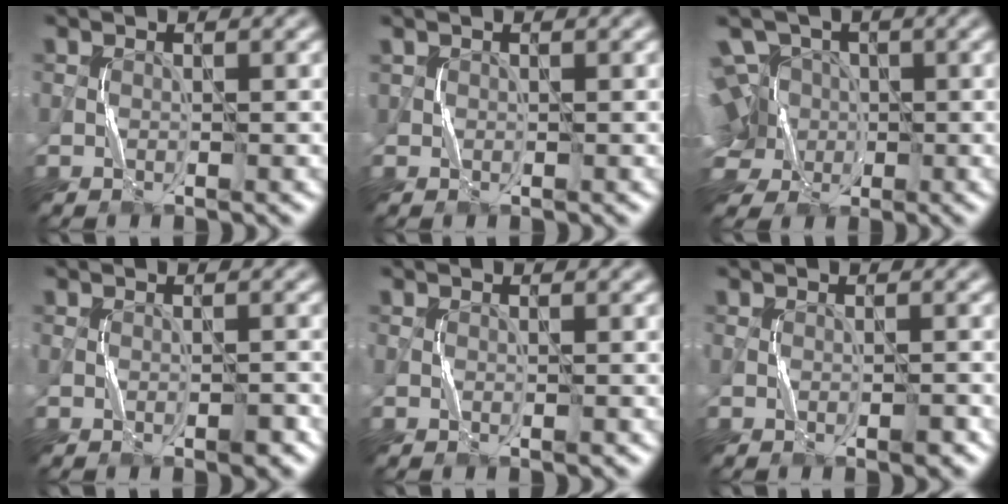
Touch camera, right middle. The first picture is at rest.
{"total": 0.5, "force": [0.3, 0.4, 0.0], "torque": [0.002, 0.002, 0.007]}
{"total": 10.2, "force": [0.1, 8.4, 5.7], "torque": [-0.100, 0.031, -0.048]}
{"total": 1.6, "force": [-0.9, 0.6, 1.2], "torque": [-0.021, 0.001, -0.014]}
{"total": 0.5, "force": [-0.3, 0.1, 0.4], "torque": [-0.011, 0.000, -0.005]}
{"total": 1.3, "force": [-0.7, 0.4, 1.0], "torque": [-0.018, 0.001, -0.012]}